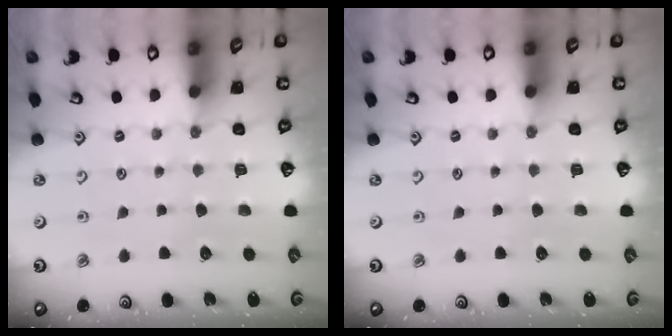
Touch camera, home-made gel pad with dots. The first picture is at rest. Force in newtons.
{"total": 0.0}